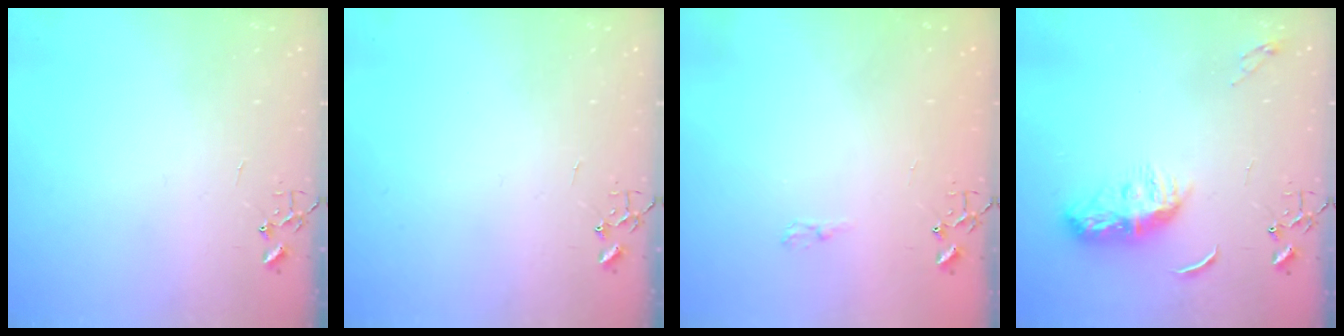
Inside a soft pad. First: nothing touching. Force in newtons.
{"total": 0.0}
{"total": 4.7, "press": 4.7, "slide": 0.6}
{"total": 10.1, "press": 10.1, "slide": 0.1}